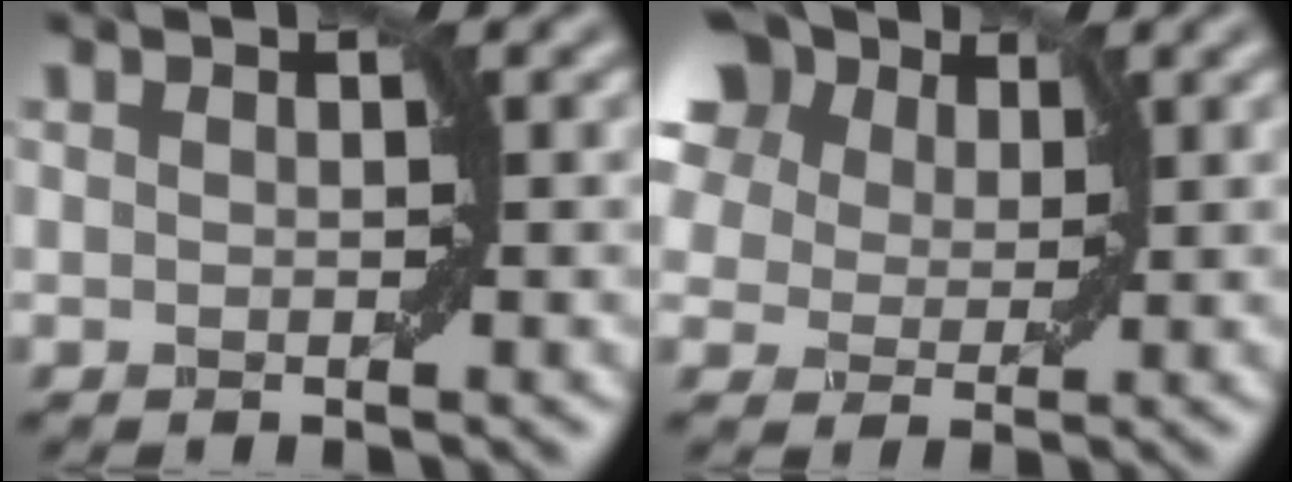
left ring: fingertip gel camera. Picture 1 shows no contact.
{"total": 14.1, "force": [7.8, 9.2, 7.2], "torque": [-0.172, 0.049, 0.136]}